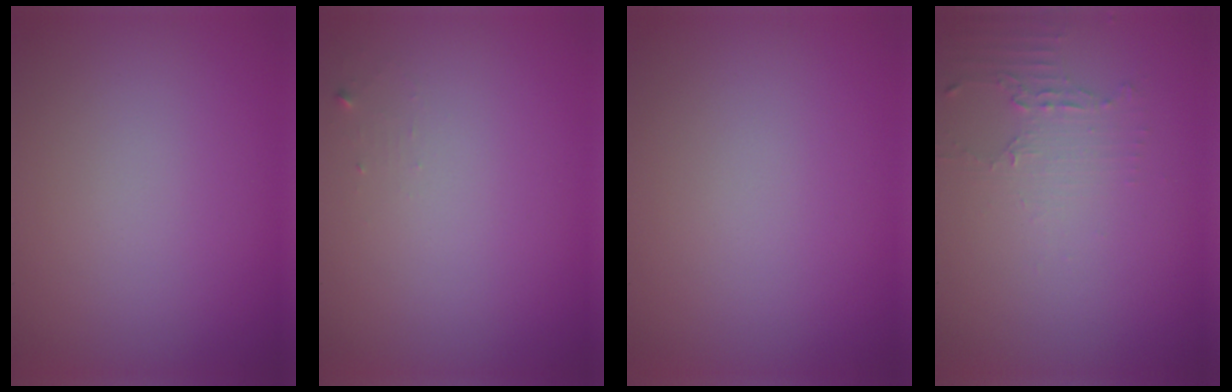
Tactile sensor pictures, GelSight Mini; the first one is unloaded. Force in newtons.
{"total": 0.6, "press": 0.6, "slide": 0.1}
{"total": 0.0}
{"total": 2.0, "press": 1.5, "slide": 1.3}